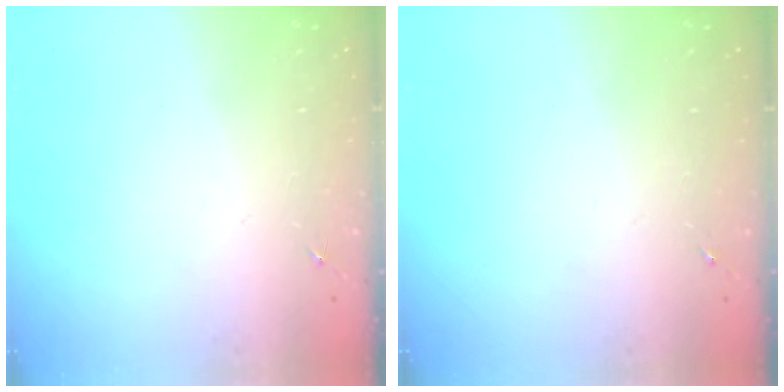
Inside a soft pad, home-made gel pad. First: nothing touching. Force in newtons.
{"total": 0.0}